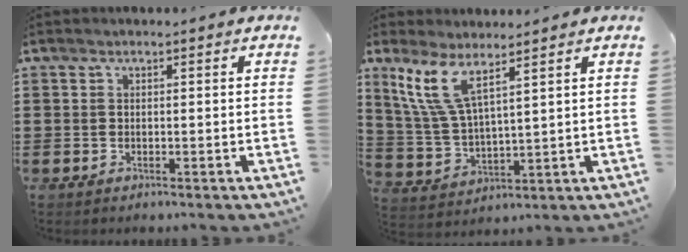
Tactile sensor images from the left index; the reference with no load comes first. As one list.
[{"total": 8.6, "force": [5.7, 2.1, 6.0], "torque": [-0.150, -0.012, 0.101]}]